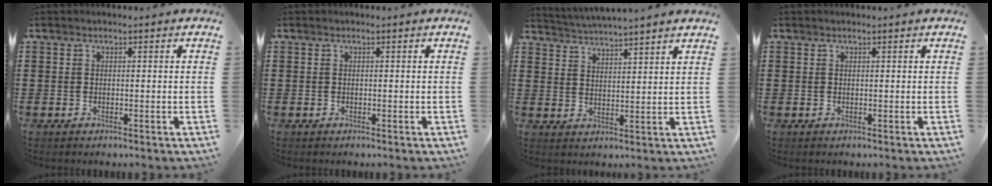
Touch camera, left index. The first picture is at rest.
{"total": 0.0}
{"total": 3.3, "force": [3.2, -0.9, -0.2], "torque": [-0.009, -0.021, 0.055]}
{"total": 0.0}